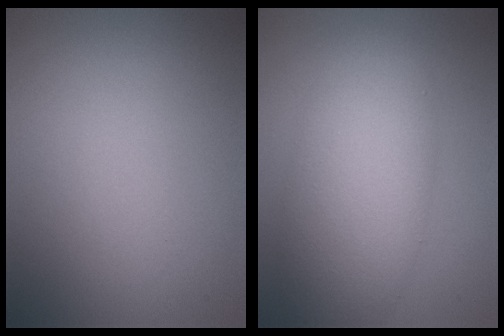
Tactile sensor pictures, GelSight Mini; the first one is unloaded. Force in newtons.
{"total": 7.5, "press": 7.5, "slide": 0.4}